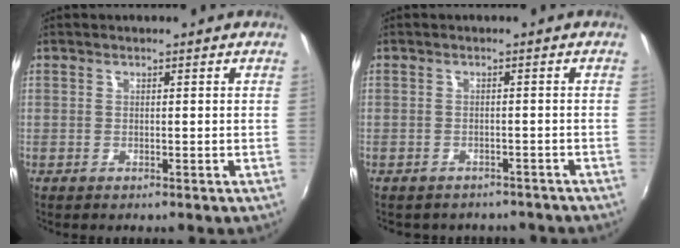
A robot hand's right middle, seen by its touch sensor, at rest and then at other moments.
{"total": 6.6, "force": [-5.6, 2.8, 1.9], "torque": [-0.043, -0.015, -0.067]}